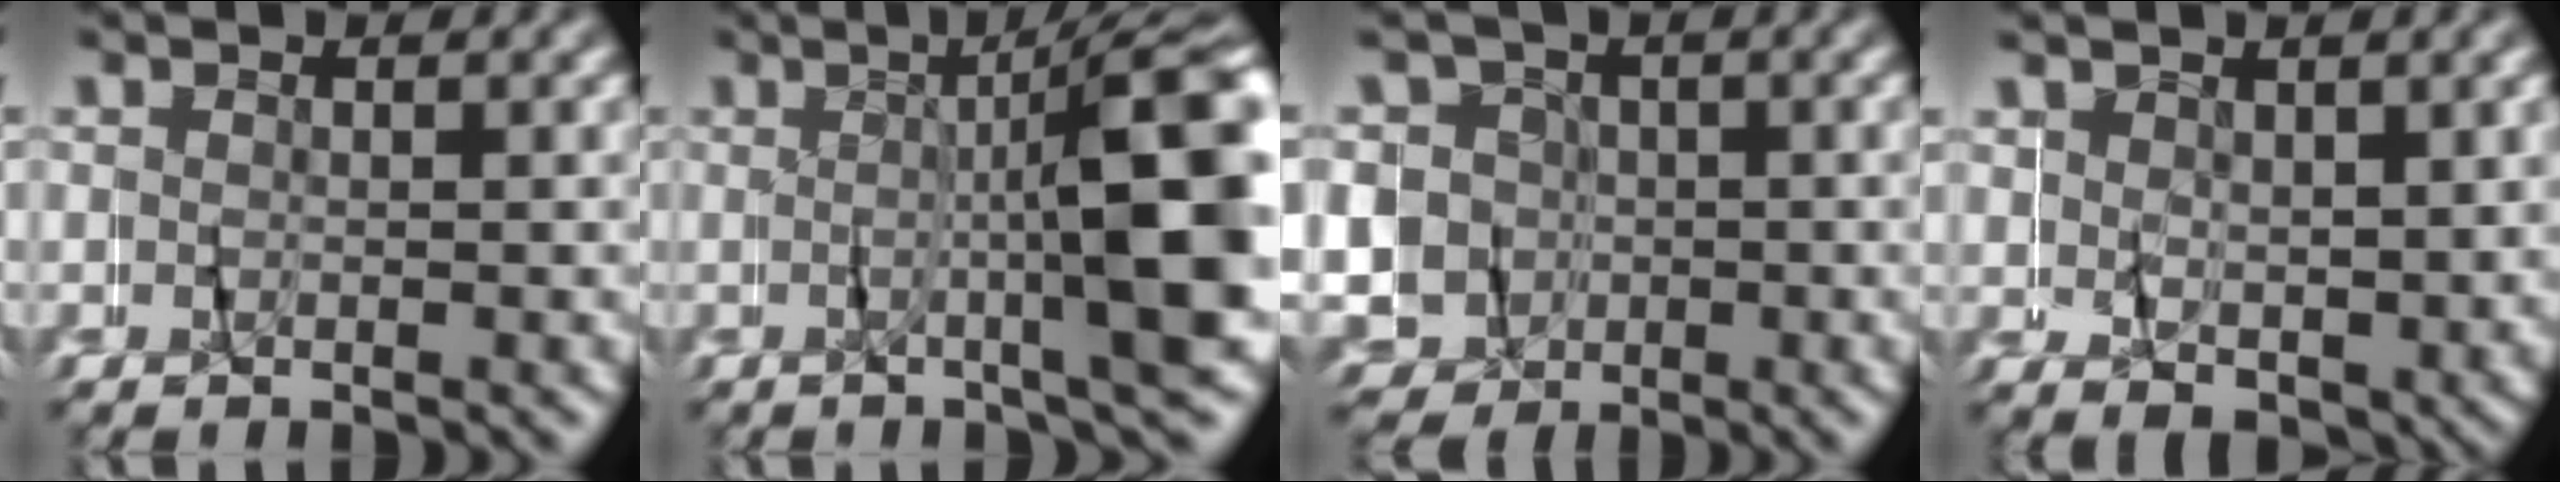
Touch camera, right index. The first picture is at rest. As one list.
[{"total": 11.2, "force": [-0.9, 1.8, 11.1], "torque": [-0.122, 0.020, -0.013]}, {"total": 9.7, "force": [0.7, 9.2, 3.0], "torque": [-0.079, -0.017, 0.011]}, {"total": 2.7, "force": [1.3, 1.7, 1.7], "torque": [-0.023, -0.008, 0.030]}]